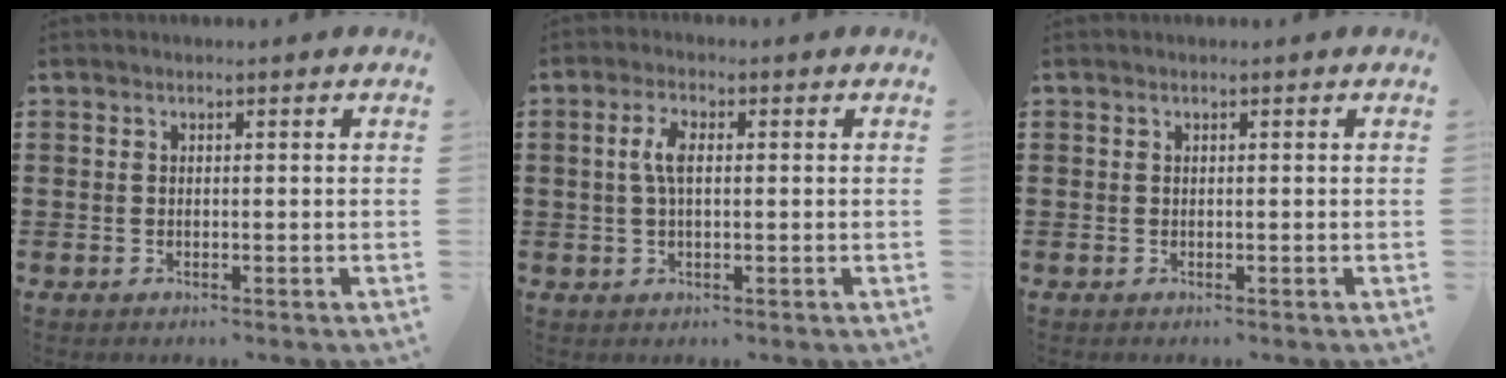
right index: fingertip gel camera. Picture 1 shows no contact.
{"total": 4.0, "force": [0.4, 1.5, 3.7], "torque": [-0.082, 0.004, 0.001]}
{"total": 0.0}